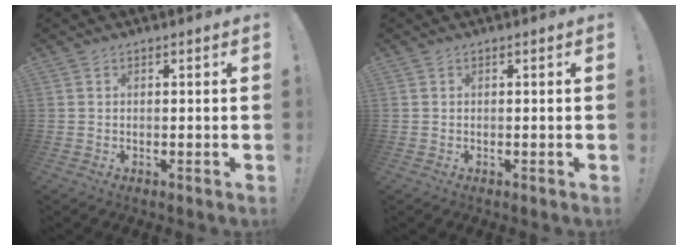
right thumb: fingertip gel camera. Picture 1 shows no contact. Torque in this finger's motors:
{"motor_torque": [0.00, 0.00, -0.15, 0.15, 0.00]}